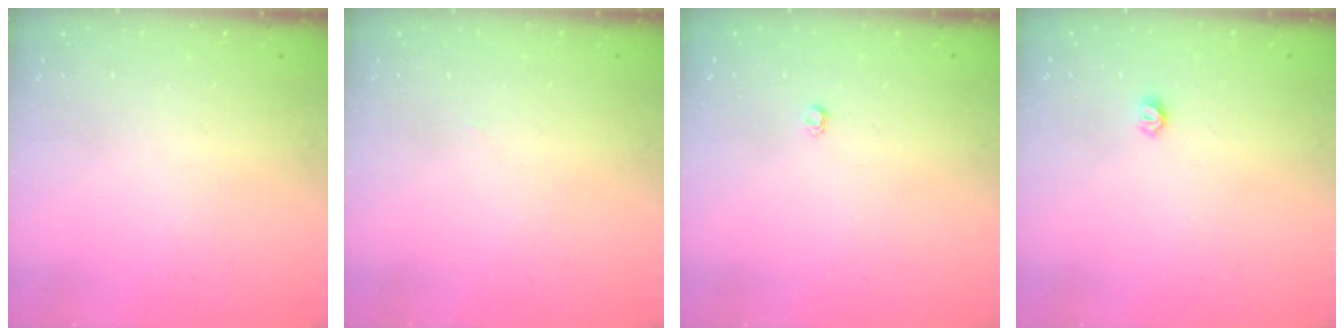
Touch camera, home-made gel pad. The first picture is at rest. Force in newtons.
{"total": 1.1, "press": 1.1, "slide": 0.1}
{"total": 2.6, "press": 2.6, "slide": 0.4}
{"total": 3.5, "press": 3.5, "slide": 0.3}